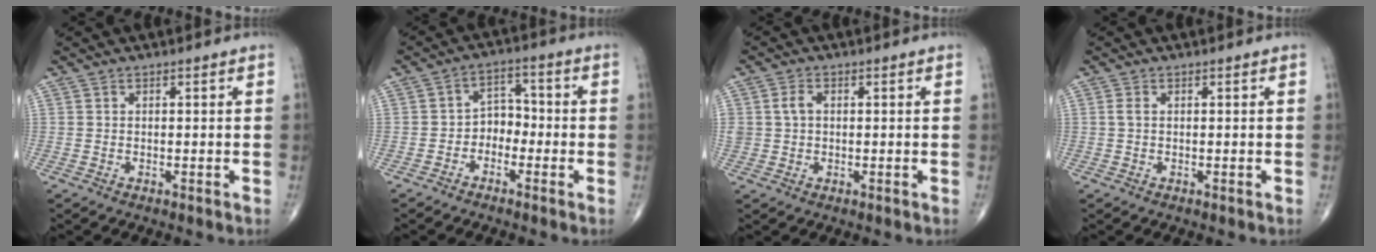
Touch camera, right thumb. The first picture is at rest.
{"total": 4.8, "force": [-2.1, 3.6, 2.3], "torque": [-0.007, 0.030, -0.051]}
{"total": 3.2, "force": [0.4, 2.4, 2.1], "torque": [-0.042, 0.008, 0.008]}
{"total": 1.0, "force": [0.1, 0.5, 0.8], "torque": [-0.019, -0.001, 0.000]}